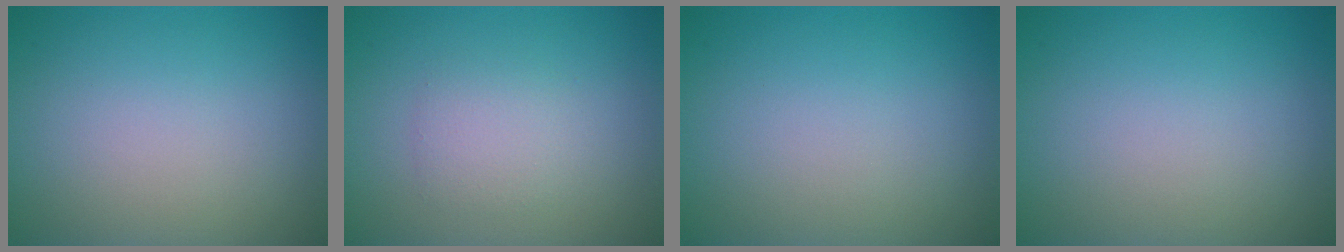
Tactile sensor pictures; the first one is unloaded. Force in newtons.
{"total": 1.9, "press": 1.9, "slide": 0.1}
{"total": 0.0}
{"total": 0.0}